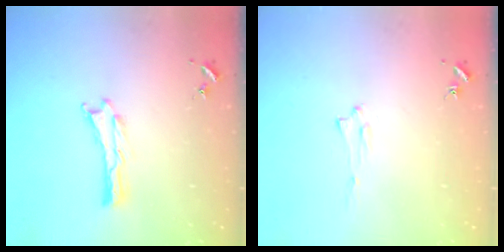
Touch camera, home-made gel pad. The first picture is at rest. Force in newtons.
{"total": 1.4, "press": 1.4, "slide": 0.2}